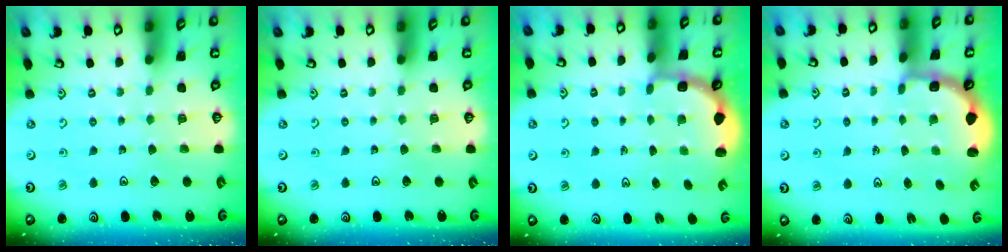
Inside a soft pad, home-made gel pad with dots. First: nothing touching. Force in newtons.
{"total": 0.0}
{"total": 2.7, "press": 2.3, "slide": 1.4}
{"total": 2.9, "press": 2.3, "slide": 1.7}